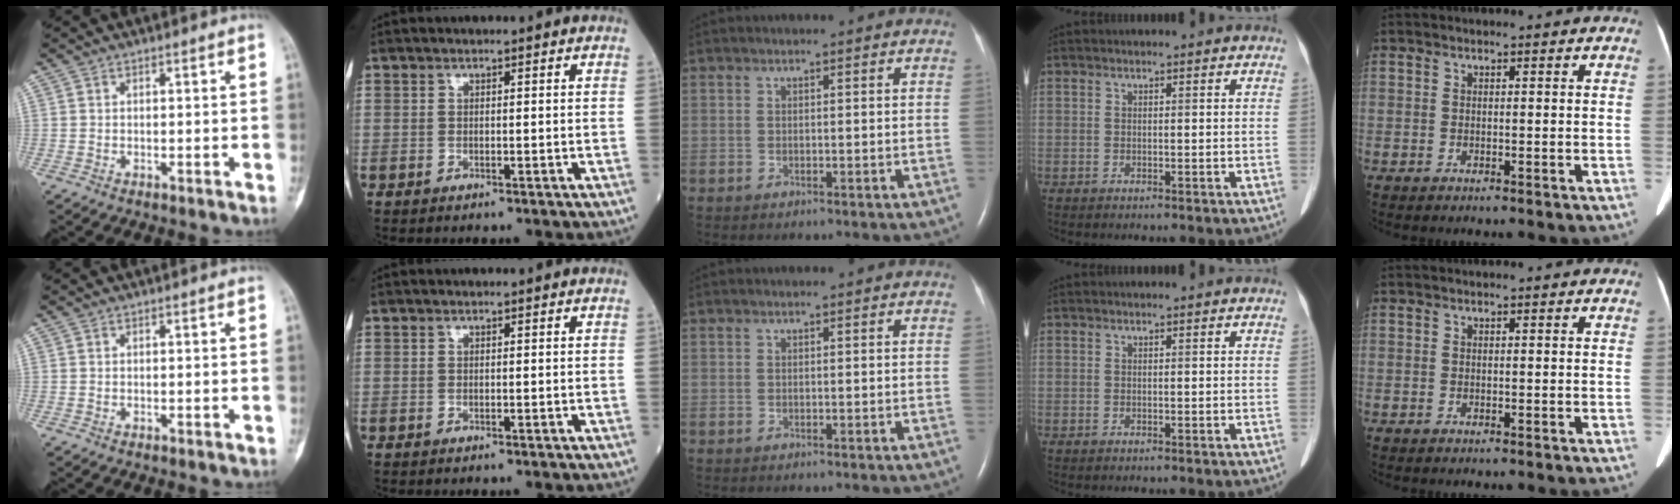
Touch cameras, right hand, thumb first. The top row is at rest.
{}